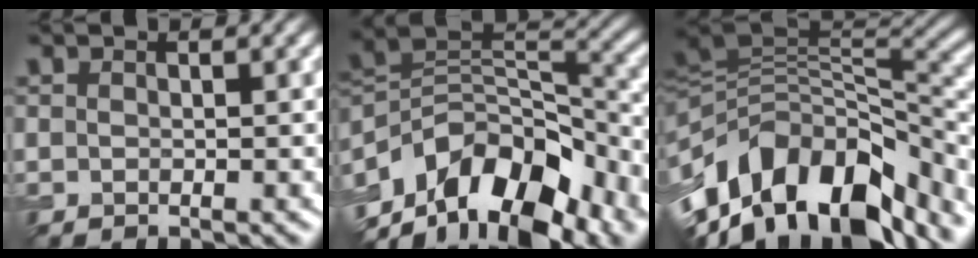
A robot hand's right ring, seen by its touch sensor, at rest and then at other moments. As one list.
[{"total": 13.1, "force": [-8.6, 6.6, 7.4], "torque": [-0.129, 0.022, -0.157]}, {"total": 14.6, "force": [-6.7, 8.0, 10.2], "torque": [-0.193, 0.012, -0.113]}]